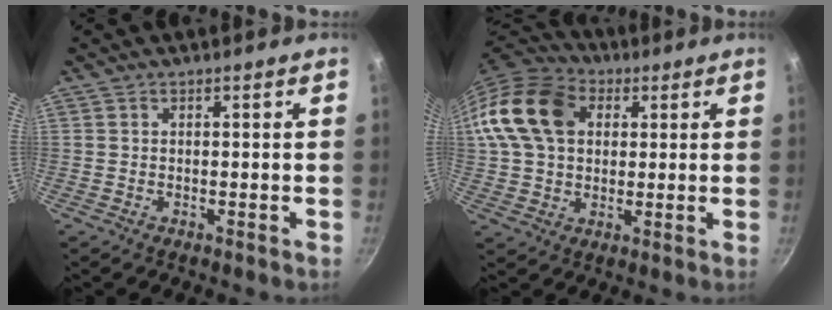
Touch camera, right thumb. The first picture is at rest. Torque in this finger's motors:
{"motor_torque": [0.46, 0.90, 0.55, -0.47, 0.18]}